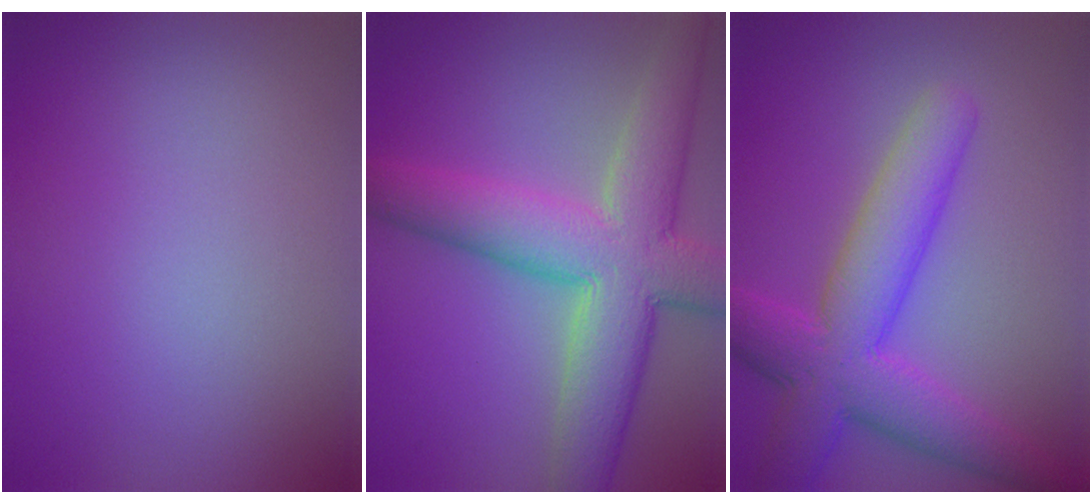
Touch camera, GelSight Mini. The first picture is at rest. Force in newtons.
{"total": 10.0, "press": 10.0, "slide": 0.6}
{"total": 7.5, "press": 7.5, "slide": 0.1}